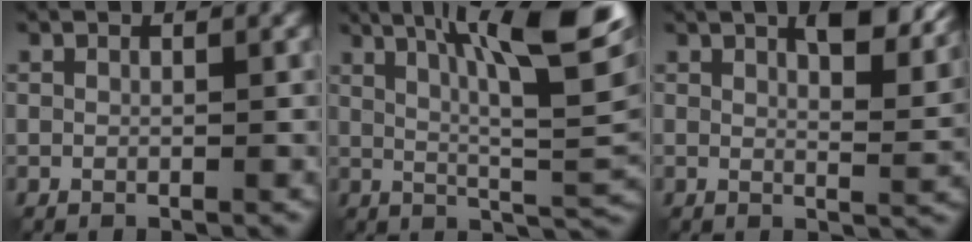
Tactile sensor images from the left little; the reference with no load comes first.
{"total": 12.6, "force": [5.1, 2.3, 11.3], "torque": [-0.172, 0.015, 0.085]}
{"total": 5.7, "force": [3.2, 1.7, 4.3], "torque": [-0.055, 0.001, 0.047]}